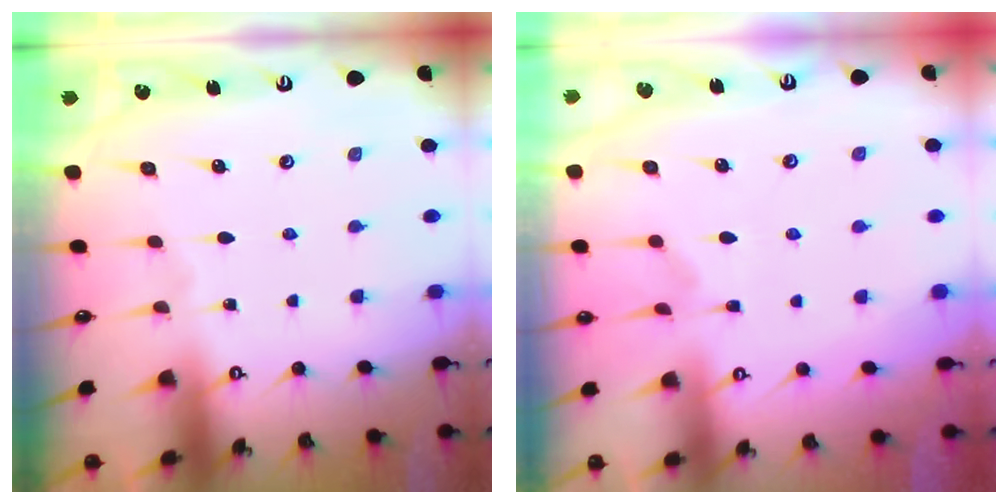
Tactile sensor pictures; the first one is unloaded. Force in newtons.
{"total": 1.1, "press": 0.1, "slide": 1.1}